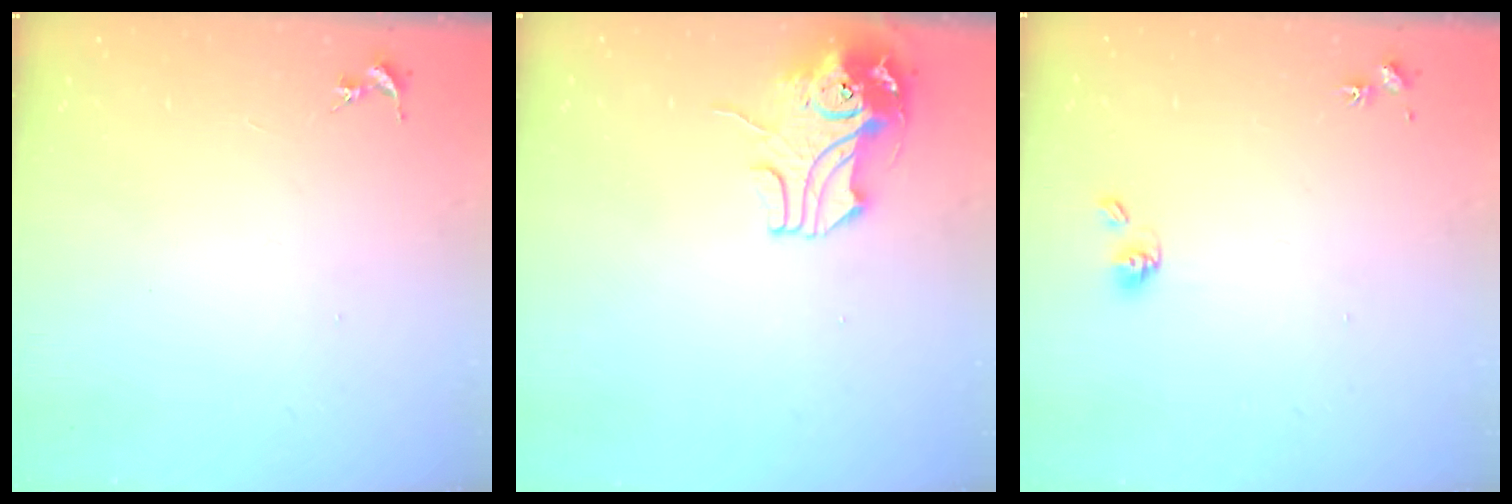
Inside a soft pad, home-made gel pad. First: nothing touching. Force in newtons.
{"total": 10.6, "press": 10.4, "slide": 1.7}
{"total": 5.8, "press": 5.3, "slide": 2.3}